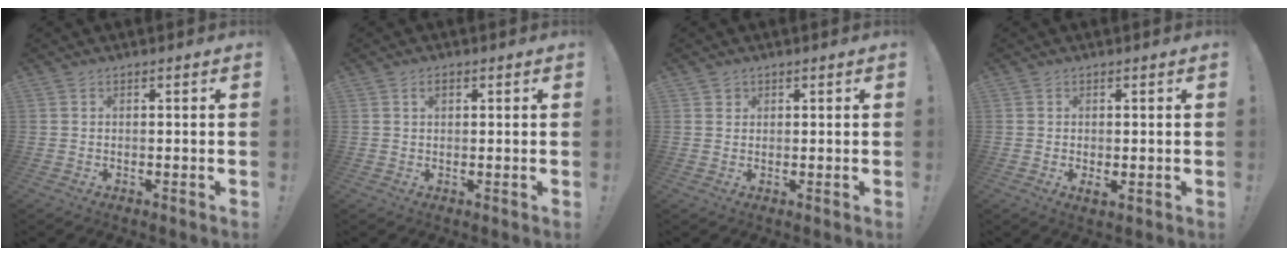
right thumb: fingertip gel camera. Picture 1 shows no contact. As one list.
[{"total": 1.6, "force": [0.7, 1.0, 1.1], "torque": [-0.015, 0.002, 0.011]}, {"total": 1.4, "force": [1.0, 1.1, 0.2], "torque": [0.001, -0.004, 0.017]}, {"total": 1.9, "force": [0.2, 1.0, 1.6], "torque": [-0.021, 0.000, 0.003]}]